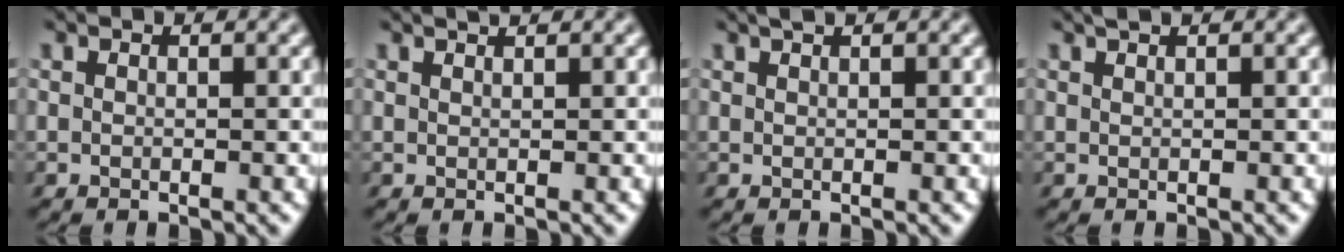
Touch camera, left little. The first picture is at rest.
{"total": 1.3, "force": [1.1, 0.2, 0.6], "torque": [0.003, 0.008, 0.007]}
{"total": 1.7, "force": [1.3, 0.4, 1.0], "torque": [-0.007, 0.012, 0.011]}
{"total": 1.5, "force": [1.2, 0.3, 0.8], "torque": [-0.005, 0.009, 0.013]}